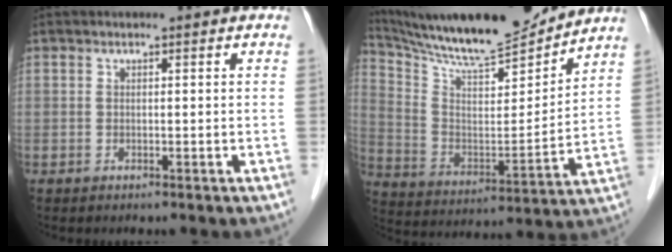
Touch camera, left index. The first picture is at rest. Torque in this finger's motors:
{"motor_torque": [0.26, -0.48, 0.30, 0.19]}